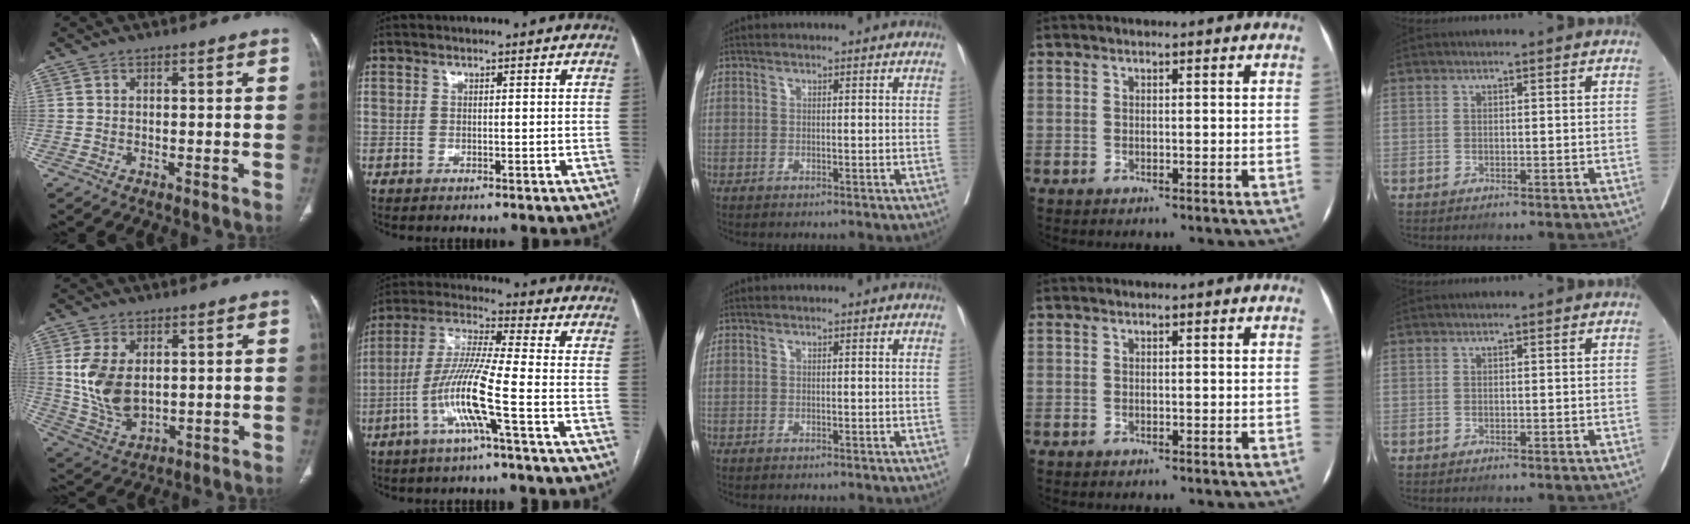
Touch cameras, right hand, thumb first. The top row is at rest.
{"thumb": {"total": 10.8, "force": [1.7, 6.6, 8.3], "torque": [-0.158, -0.013, 0.047]}, "index": {"total": 11.2, "force": [-3.9, -0.5, 10.4], "torque": [-0.214, -0.001, -0.083]}}